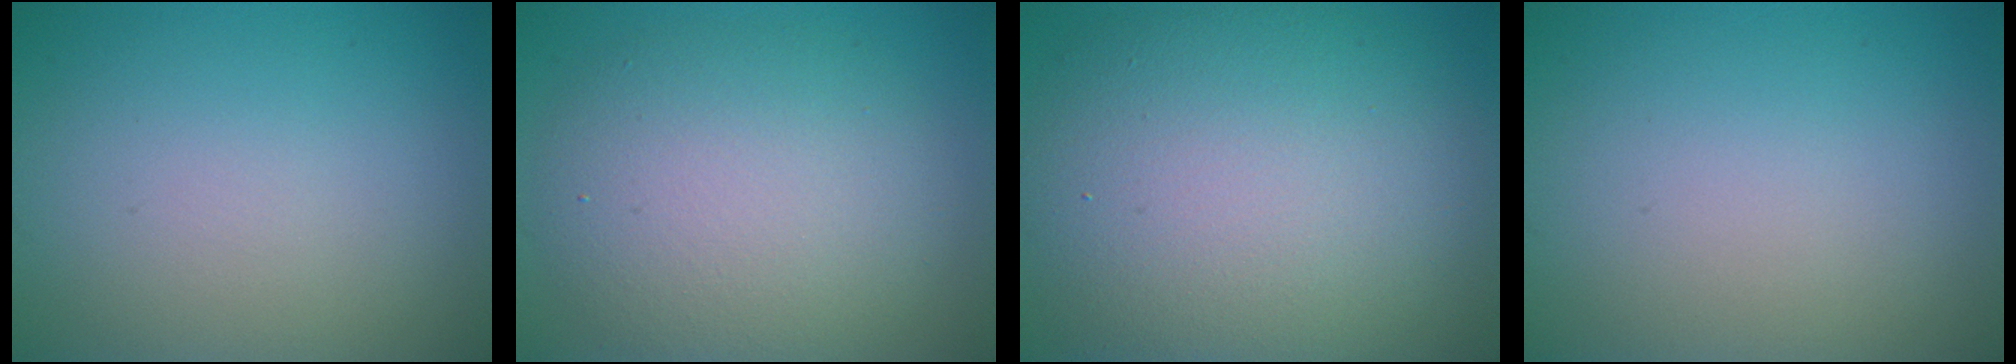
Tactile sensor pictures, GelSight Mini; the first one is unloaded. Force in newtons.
{"total": 7.5, "press": 7.4, "slide": 0.5}
{"total": 13.0, "press": 13.0, "slide": 1.0}
{"total": 0.0}